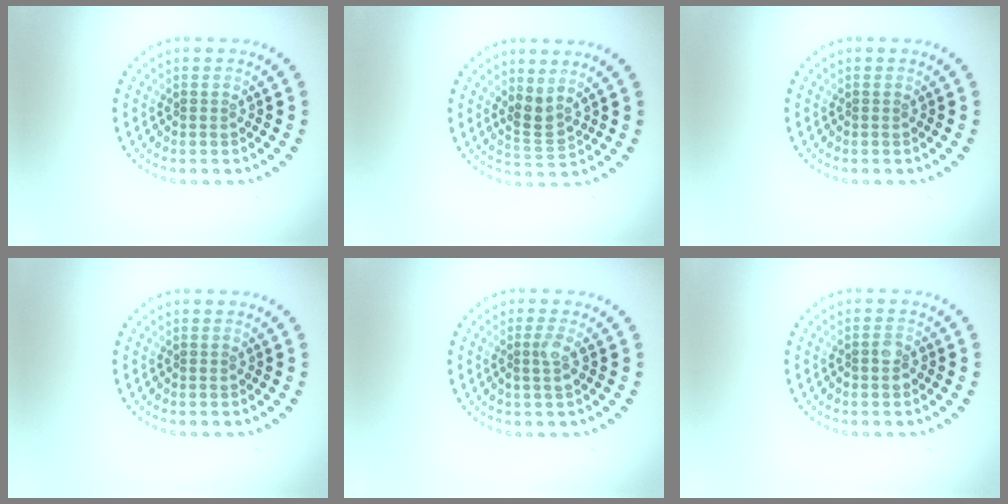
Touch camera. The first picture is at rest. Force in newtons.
{"total": 2.2, "press": 1.5, "slide": 1.6}
{"total": 0.0}
{"total": 0.0}
{"total": 1.7, "press": 1.4, "slide": 0.9}
{"total": 1.0, "press": 0.9, "slide": 0.5}